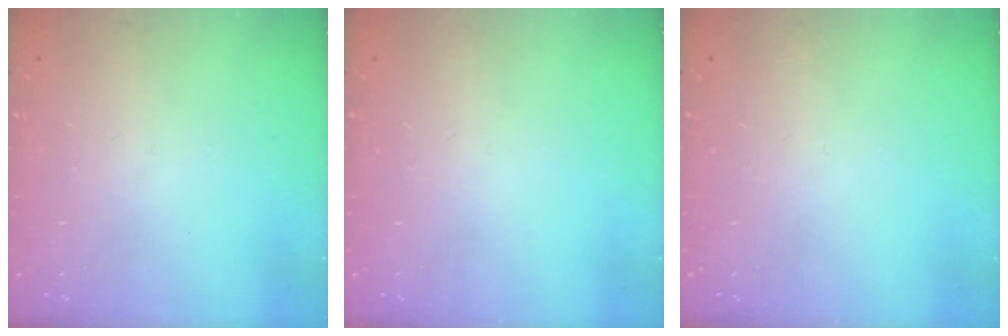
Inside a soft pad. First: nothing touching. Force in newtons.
{"total": 0.0}
{"total": 0.0}